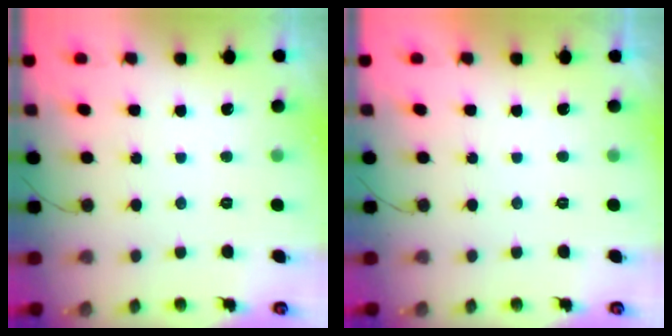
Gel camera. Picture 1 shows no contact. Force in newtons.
{"total": 2.2, "press": 2.1, "slide": 0.4}